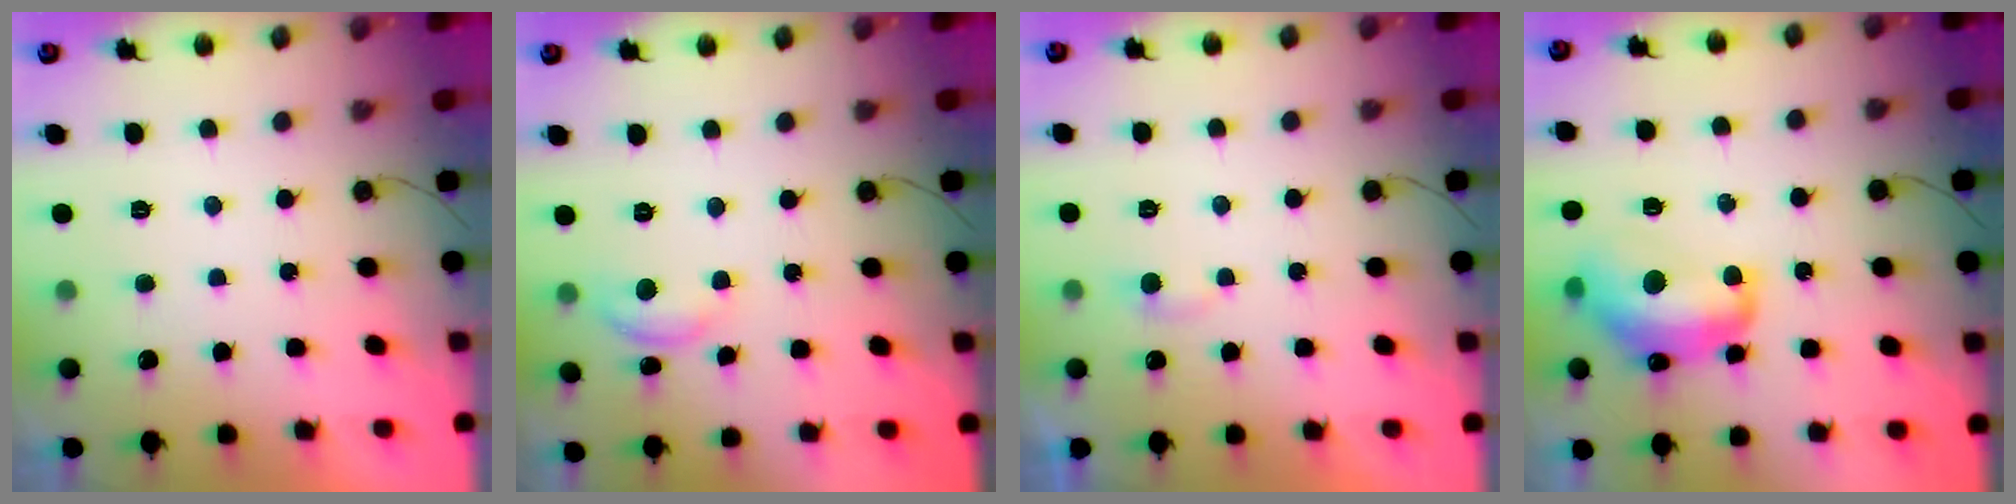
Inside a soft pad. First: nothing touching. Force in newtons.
{"total": 5.7, "press": 5.6, "slide": 0.5}
{"total": 3.8, "press": 3.7, "slide": 0.4}
{"total": 13.7, "press": 13.7, "slide": 1.1}